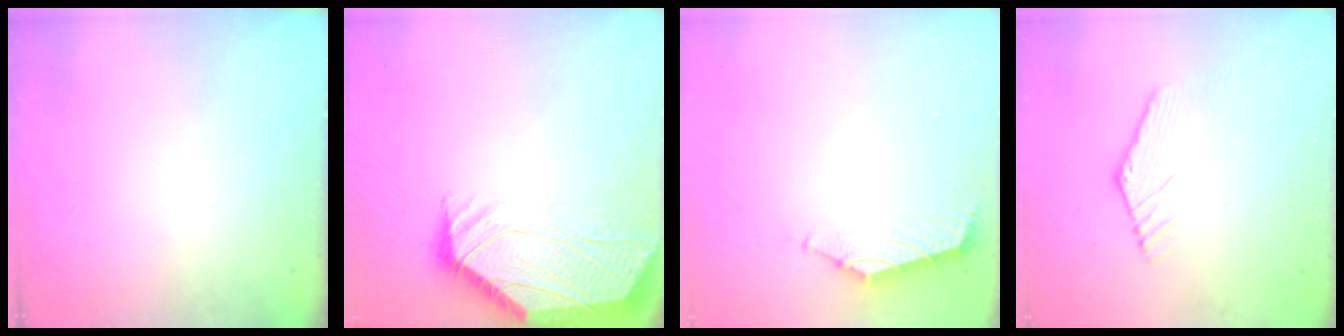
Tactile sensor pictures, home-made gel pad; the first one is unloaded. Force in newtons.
{"total": 4.5, "press": 4.4, "slide": 0.6}
{"total": 1.6, "press": 1.5, "slide": 0.7}
{"total": 4.0, "press": 4.0, "slide": 0.1}